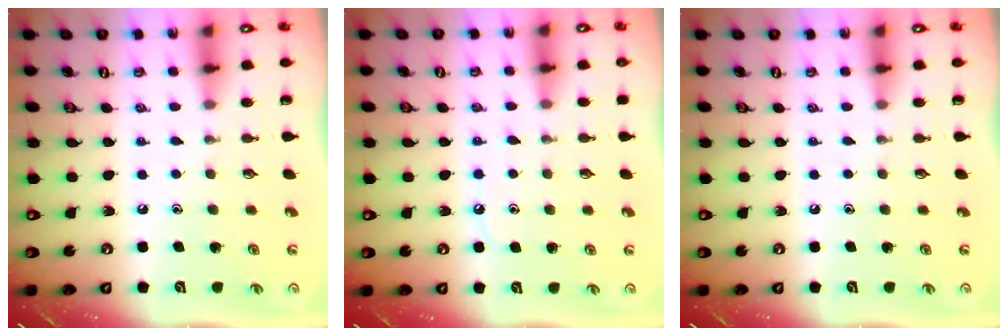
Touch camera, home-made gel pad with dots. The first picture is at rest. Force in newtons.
{"total": 7.5, "press": 7.5, "slide": 0.9}
{"total": 0.0}